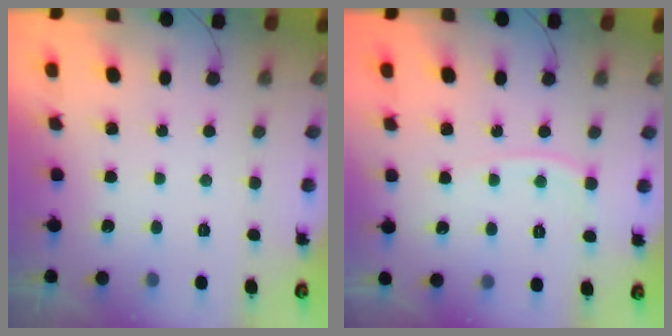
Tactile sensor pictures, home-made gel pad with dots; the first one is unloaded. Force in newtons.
{"total": 6.6, "press": 6.6, "slide": 0.8}